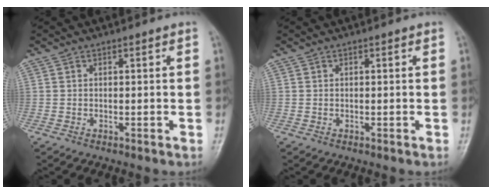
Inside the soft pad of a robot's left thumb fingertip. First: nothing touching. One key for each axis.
{"total": 0.0}